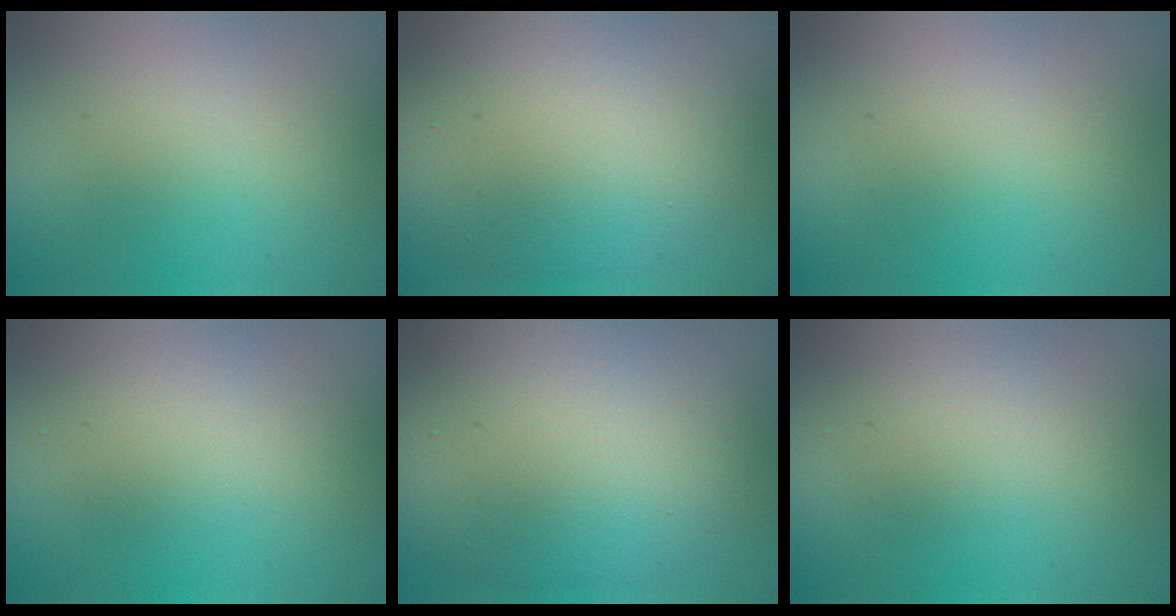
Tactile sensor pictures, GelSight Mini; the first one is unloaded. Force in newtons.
{"total": 8.8, "press": 8.8, "slide": 0.9}
{"total": 0.0}
{"total": 1.8, "press": 1.8, "slide": 0.1}
{"total": 9.5, "press": 9.5, "slide": 0.6}
{"total": 1.4, "press": 1.4, "slide": 0.0}